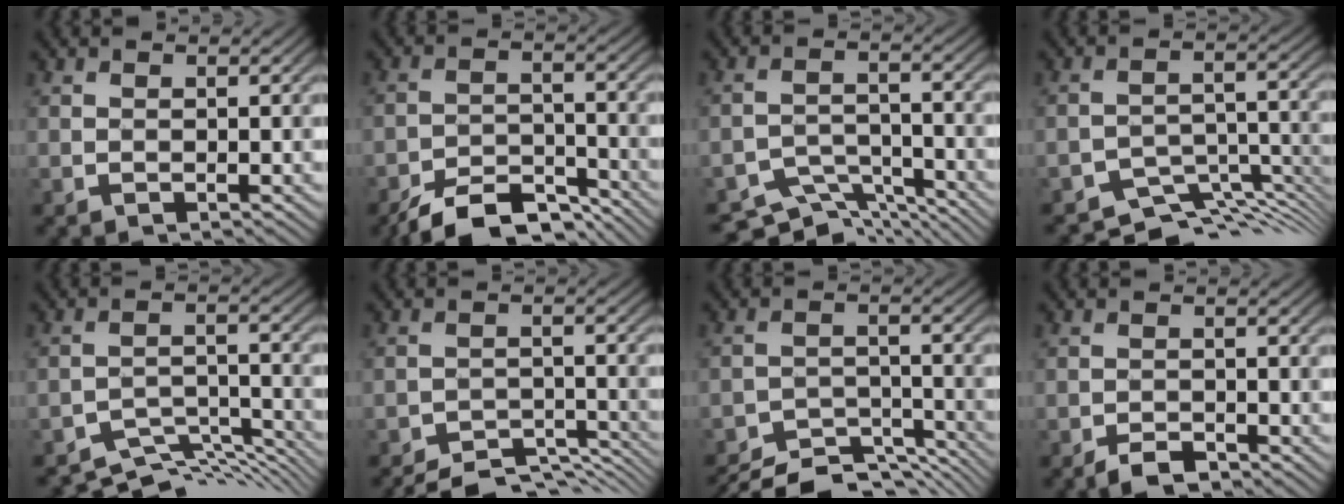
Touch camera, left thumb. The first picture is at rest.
{"total": 8.8, "force": [-7.3, 2.8, 3.9], "torque": [-0.062, -0.002, -0.133]}
{"total": 7.6, "force": [-7.0, 2.4, 2.0], "torque": [-0.039, -0.009, -0.114]}
{"total": 7.6, "force": [-6.6, 2.5, 2.8], "torque": [-0.043, -0.013, -0.100]}
{"total": 8.2, "force": [-7.8, 1.7, 2.1], "torque": [-0.038, 0.000, -0.119]}
{"total": 8.3, "force": [-7.7, 1.9, 2.5], "torque": [-0.042, 0.000, -0.114]}
{"total": 10.4, "force": [-9.6, 2.5, 3.1], "torque": [-0.047, -0.004, -0.148]}
{"total": 2.7, "force": [-2.2, 1.0, 1.4], "torque": [-0.021, 0.001, -0.041]}